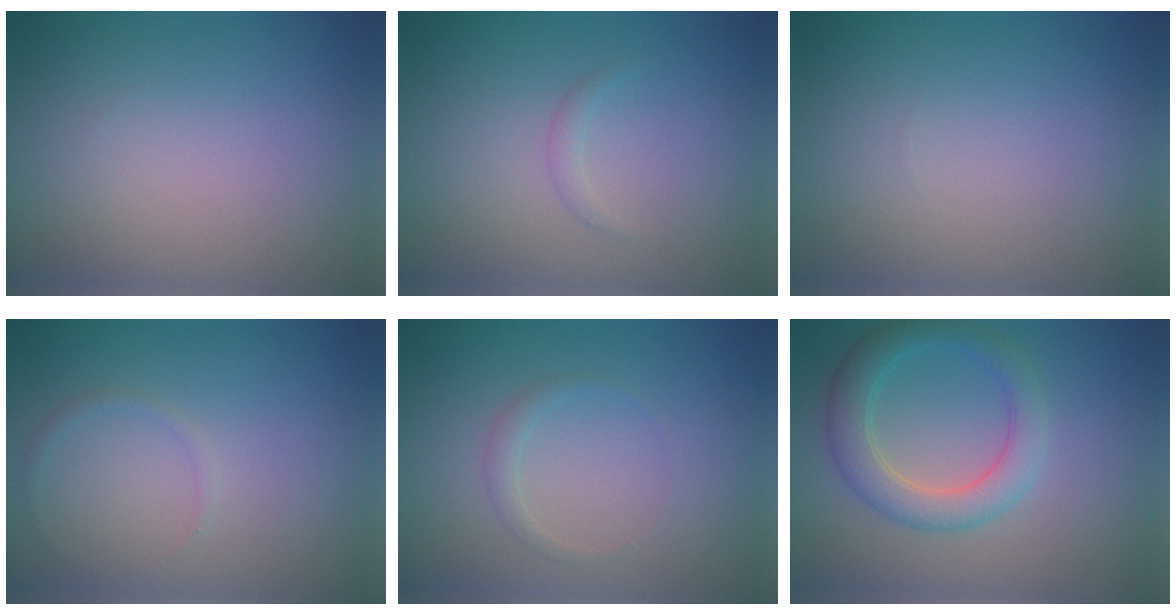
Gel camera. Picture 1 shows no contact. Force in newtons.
{"total": 0.8, "press": 0.8, "slide": 0.1}
{"total": 0.0}
{"total": 0.6, "press": 0.6, "slide": 0.0}
{"total": 1.0, "press": 1.0, "slide": 0.1}
{"total": 2.9, "press": 2.9, "slide": 0.3}